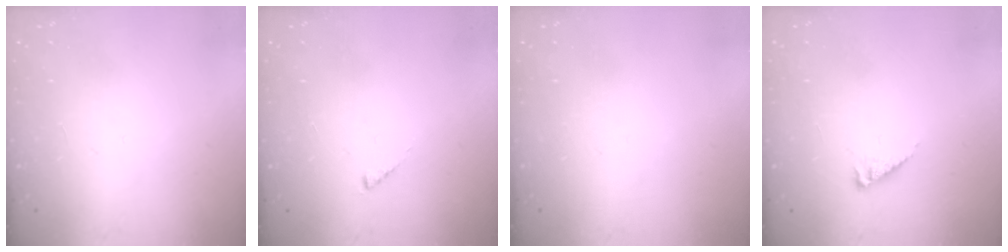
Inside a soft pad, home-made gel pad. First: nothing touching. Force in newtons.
{"total": 2.0, "press": 2.0, "slide": 0.3}
{"total": 0.0}
{"total": 2.9, "press": 2.9, "slide": 0.4}